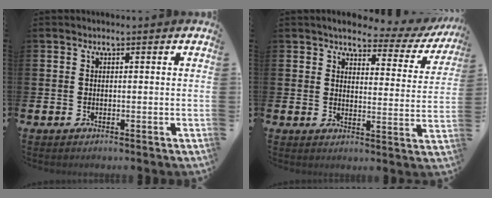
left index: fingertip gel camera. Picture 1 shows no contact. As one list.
[{"total": 3.7, "force": [3.2, 1.3, 1.2], "torque": [-0.024, -0.029, 0.044]}]